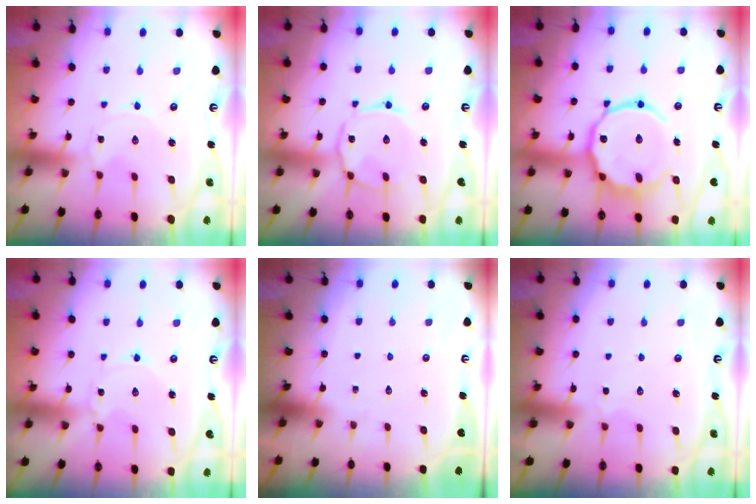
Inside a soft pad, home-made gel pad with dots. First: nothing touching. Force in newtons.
{"total": 8.2, "press": 8.2, "slide": 0.7}
{"total": 16.6, "press": 16.5, "slide": 1.6}
{"total": 2.2, "press": 2.2, "slide": 0.3}
{"total": 0.0}
{"total": 2.2, "press": 2.2, "slide": 0.5}